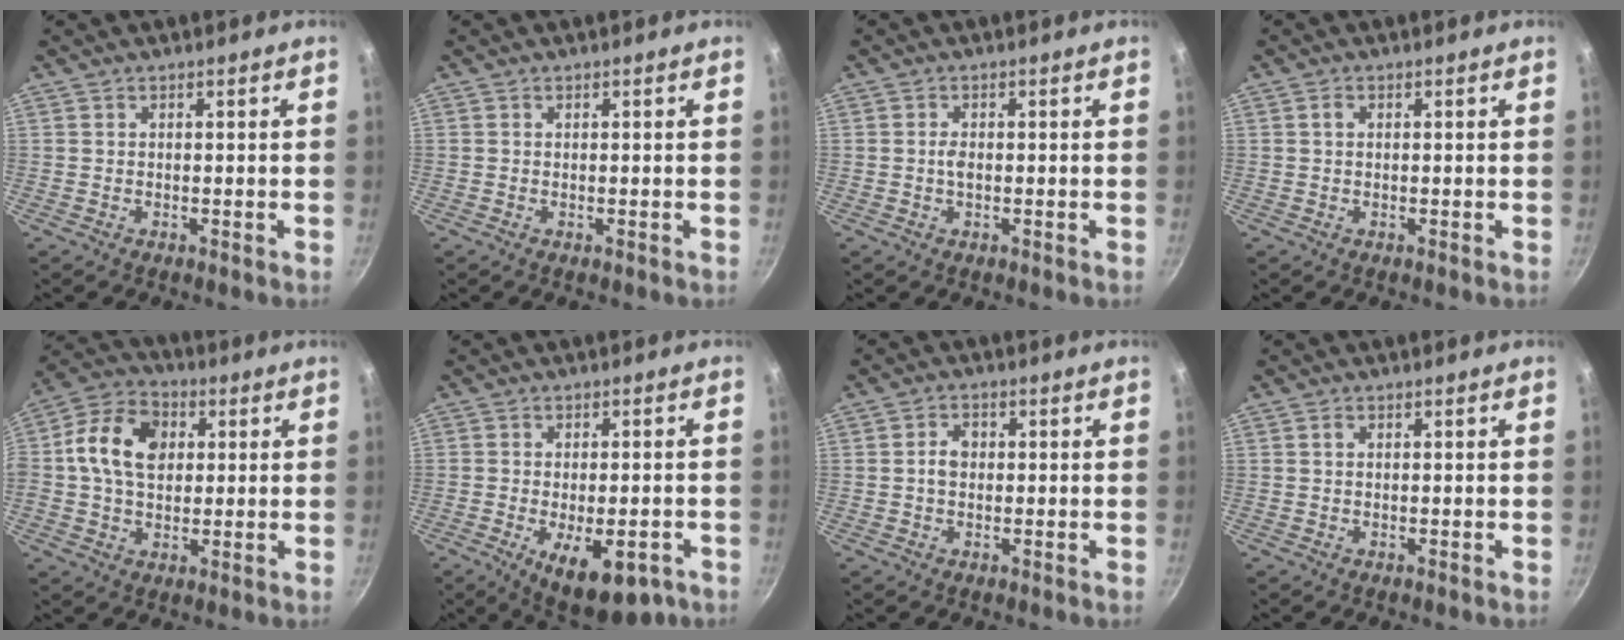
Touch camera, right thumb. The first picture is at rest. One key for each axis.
{"total": 0.0}
{"total": 1.7, "fx": -0.1, "fy": 0.9, "fz": 1.4, "tx": -0.026, "ty": 0.003, "tz": -0.003}
{"total": 1.2, "fx": 0.3, "fy": 0.8, "fz": 0.8, "tx": -0.014, "ty": 0.005, "tz": 0.004}
{"total": 13.7, "fx": 2.2, "fy": 9.8, "fz": 9.2, "tx": -0.147, "ty": 0.016, "tz": 0.020}
{"total": 12.3, "fx": -5.2, "fy": 5.5, "fz": 9.7, "tx": -0.115, "ty": 0.009, "tz": -0.061}
{"total": 3.5, "fx": 0.1, "fy": 2.6, "fz": 2.3, "tx": -0.027, "ty": 0.010, "tz": -0.001}
{"total": 0.8, "fx": 0.2, "fy": 0.5, "fz": 0.6, "tx": -0.011, "ty": 0.004, "tz": 0.003}